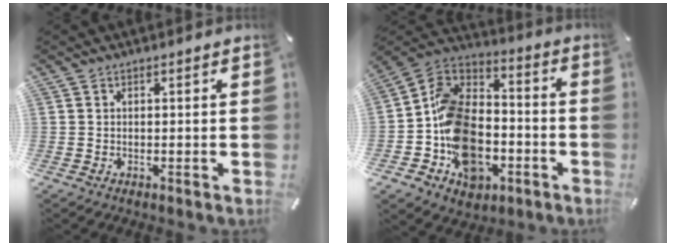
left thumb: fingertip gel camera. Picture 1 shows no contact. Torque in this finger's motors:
{"motor_torque": [0.78, 3.71, 1.51, 0.01, 0.68]}